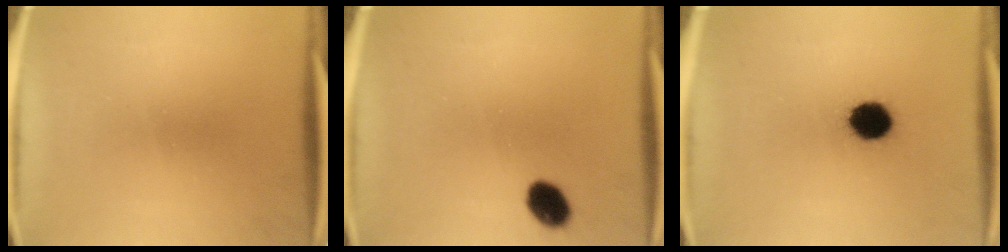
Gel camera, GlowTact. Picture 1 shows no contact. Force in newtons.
{"total": 5.4}
{"total": 8.4}